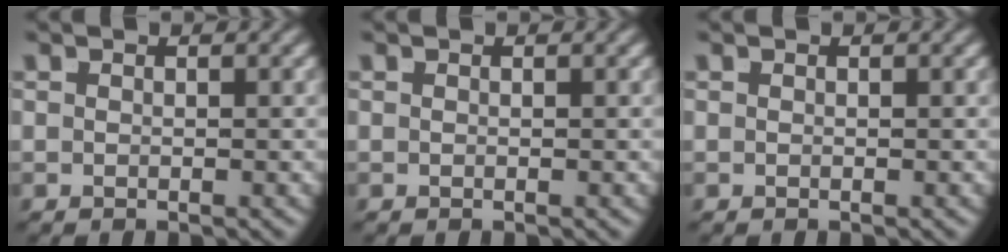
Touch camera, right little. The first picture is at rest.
{"total": 0.0}
{"total": 0.0}